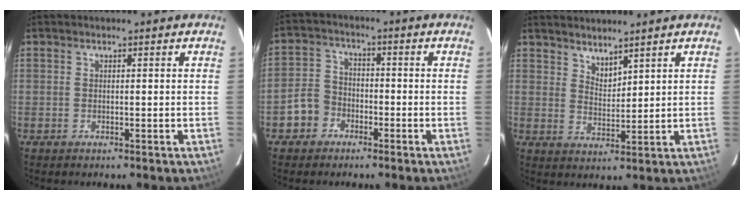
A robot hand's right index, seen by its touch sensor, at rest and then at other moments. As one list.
[{"total": 6.0, "force": [-3.4, 4.8, 1.3], "torque": [-0.035, 0.019, -0.058]}, {"total": 4.0, "force": [3.6, 1.0, 1.4], "torque": [-0.020, -0.005, 0.063]}]